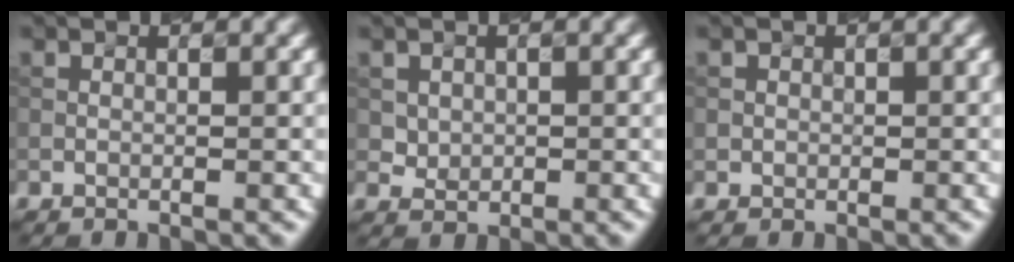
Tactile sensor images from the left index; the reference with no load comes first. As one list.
[{"total": 1.7, "force": [0.5, 1.5, 0.7], "torque": [-0.012, -0.007, 0.018]}, {"total": 0.8, "force": [0.0, 0.8, 0.0], "torque": [0.011, -0.004, 0.001]}]